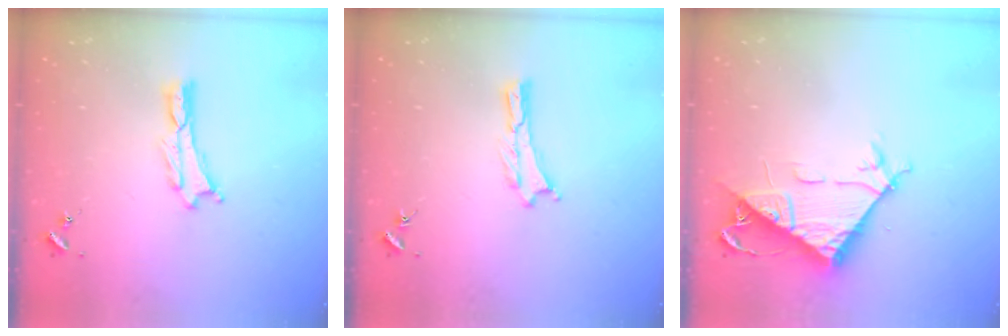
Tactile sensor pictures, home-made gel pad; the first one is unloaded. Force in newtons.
{"total": 0.0}
{"total": 8.5, "press": 8.4, "slide": 0.7}